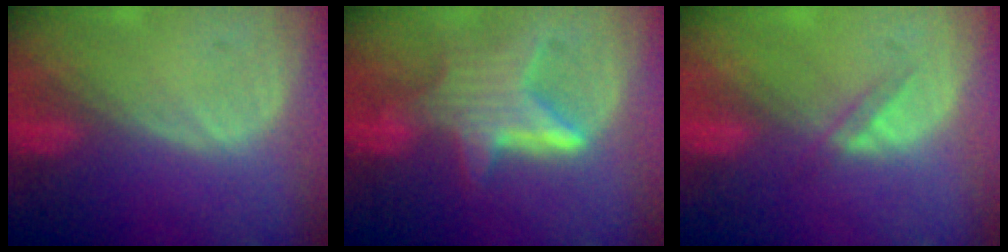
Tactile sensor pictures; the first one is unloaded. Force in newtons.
{"total": 6.5, "press": 6.4, "slide": 1.0}
{"total": 1.9, "press": 1.7, "slide": 1.0}